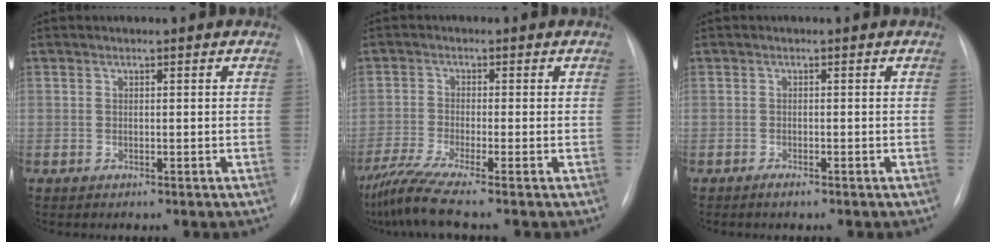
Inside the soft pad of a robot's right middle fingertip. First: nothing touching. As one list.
[{"total": 7.1, "force": [-5.6, -1.3, 4.2], "torque": [-0.080, -0.026, -0.102]}, {"total": 0.7, "force": [-0.5, 0.1, 0.4], "torque": [-0.006, -0.001, -0.006]}]